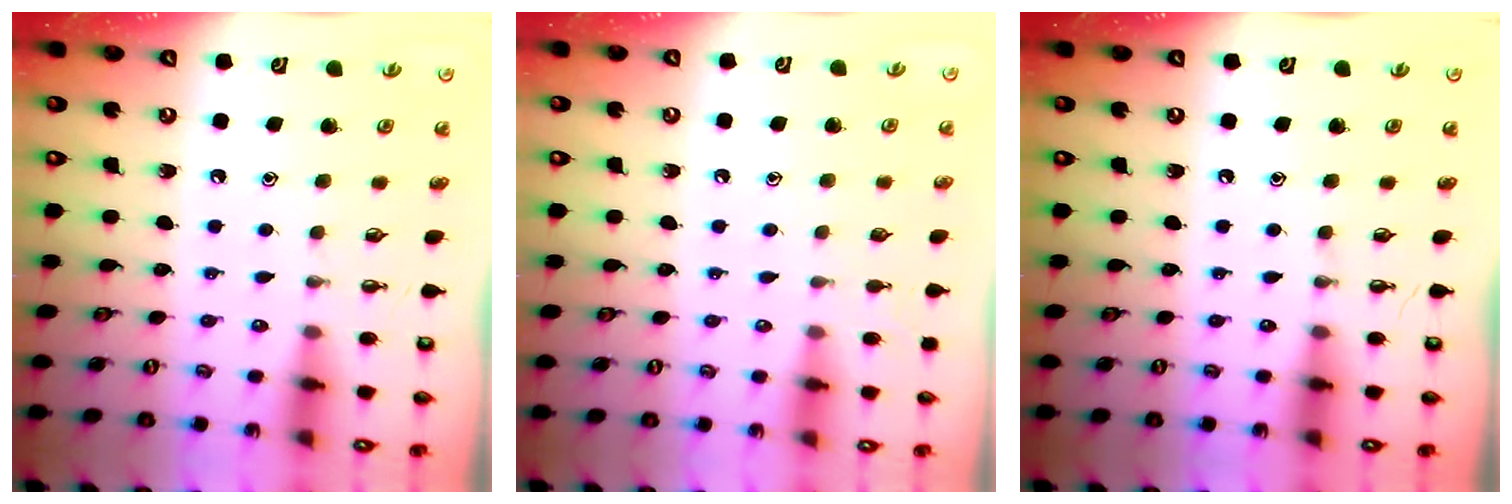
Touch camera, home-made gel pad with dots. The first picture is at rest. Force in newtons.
{"total": 2.5, "press": 2.5, "slide": 0.3}
{"total": 0.0}